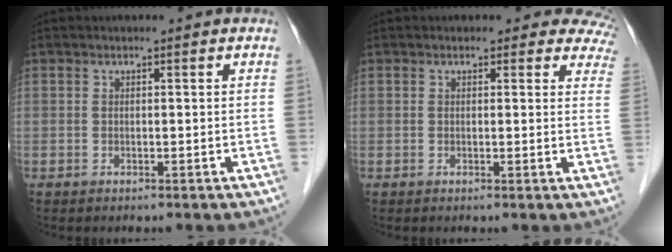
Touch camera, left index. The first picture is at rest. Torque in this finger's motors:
{"motor_torque": [0.97, -1.17, 0.28, 0.03]}